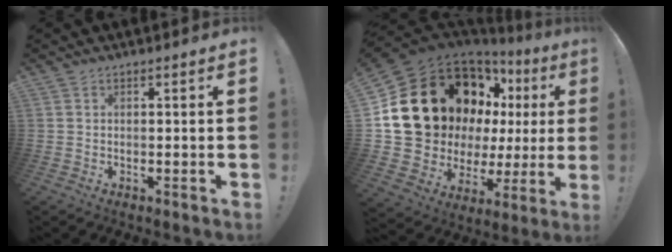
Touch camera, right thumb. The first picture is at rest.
{"total": 27.0, "force": [8.8, 18.2, 17.8], "torque": [-0.314, -0.055, 0.212]}